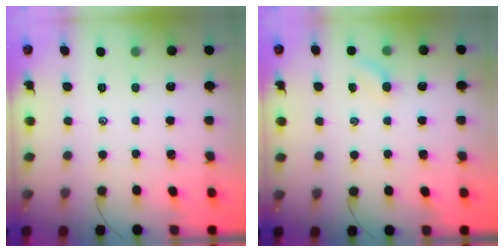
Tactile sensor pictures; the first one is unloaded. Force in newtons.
{"total": 4.4, "press": 4.3, "slide": 1.1}